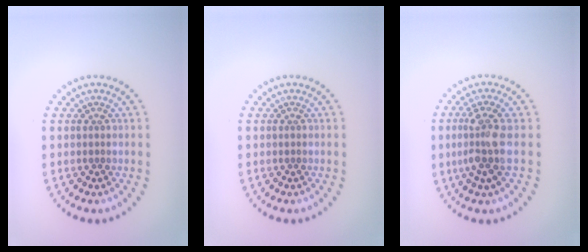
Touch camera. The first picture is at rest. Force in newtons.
{"total": 0.0}
{"total": 3.5, "press": 3.2, "slide": 1.5}